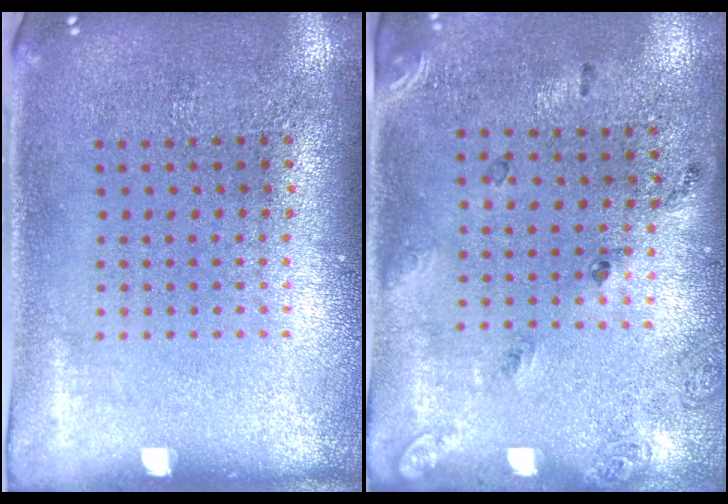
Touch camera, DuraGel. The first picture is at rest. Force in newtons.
{"total": 1.7, "press": 1.0, "slide": 1.4}